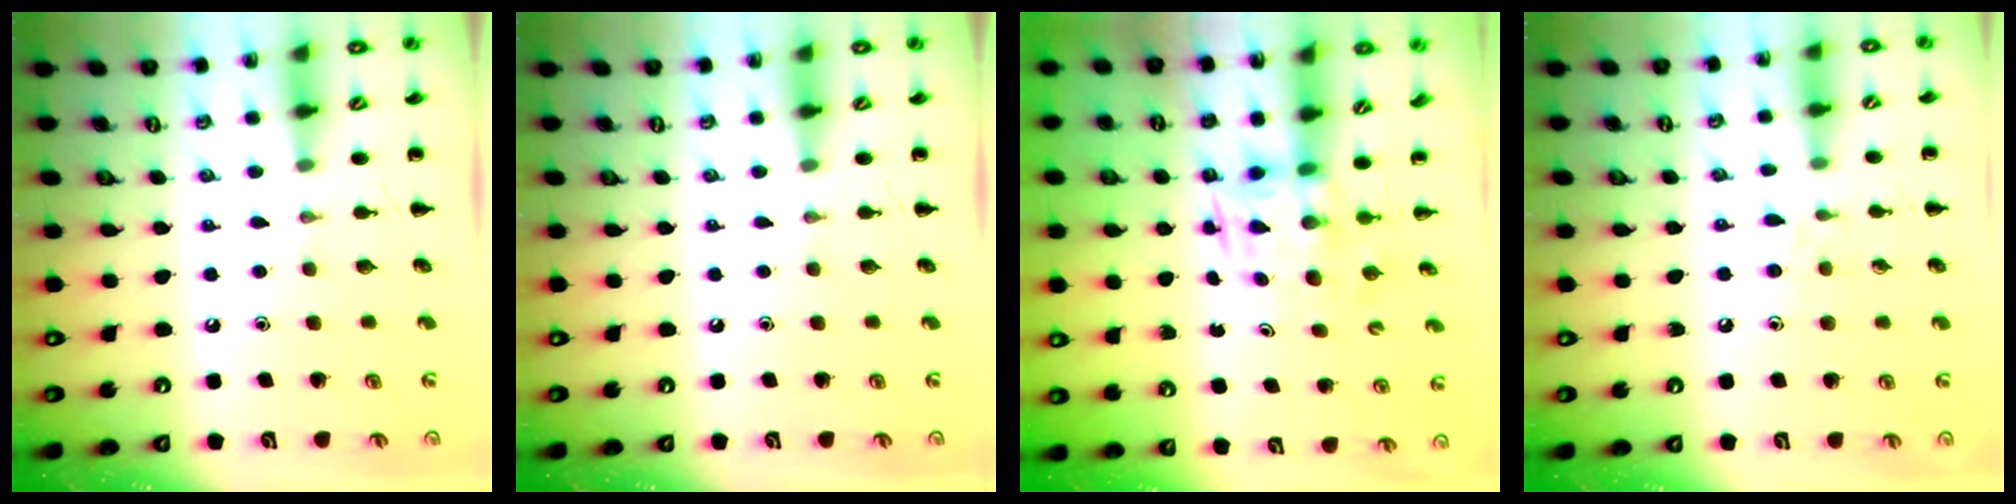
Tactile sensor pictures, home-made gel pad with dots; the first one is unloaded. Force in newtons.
{"total": 0.0}
{"total": 4.4, "press": 4.4, "slide": 0.6}
{"total": 5.1, "press": 4.7, "slide": 1.9}